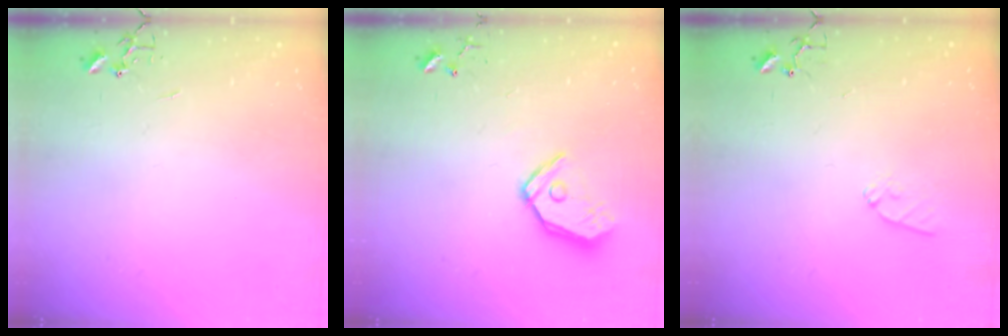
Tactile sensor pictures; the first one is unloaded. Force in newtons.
{"total": 12.4, "press": 12.2, "slide": 1.9}
{"total": 6.4, "press": 6.4, "slide": 0.6}